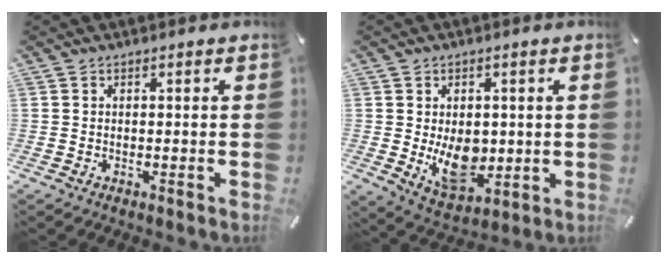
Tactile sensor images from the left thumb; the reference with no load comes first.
{"total": 10.5, "force": [-0.8, 7.5, 7.3], "torque": [-0.095, -0.015, -0.010]}